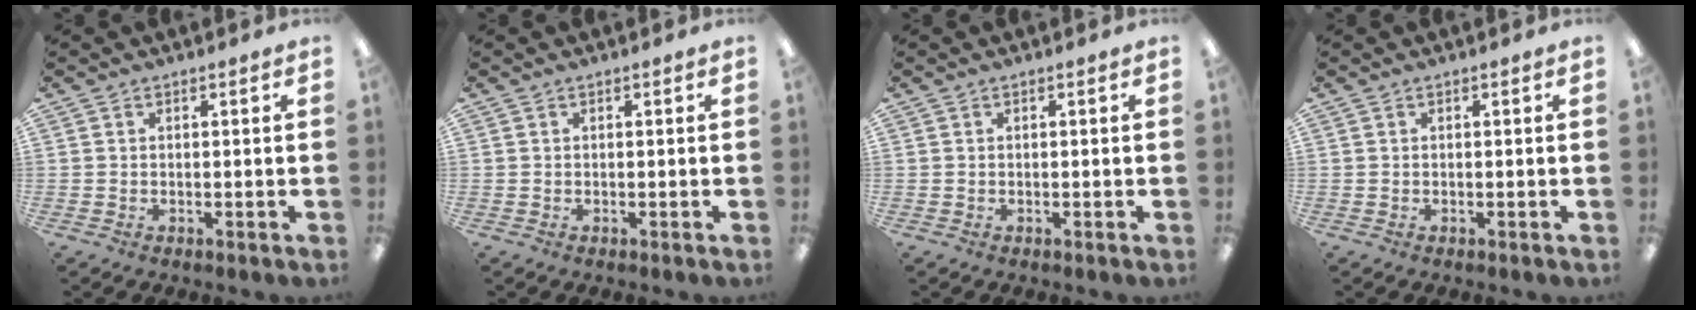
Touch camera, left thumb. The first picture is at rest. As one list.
[{"total": 0.0}, {"total": 0.0}, {"total": 0.0}]